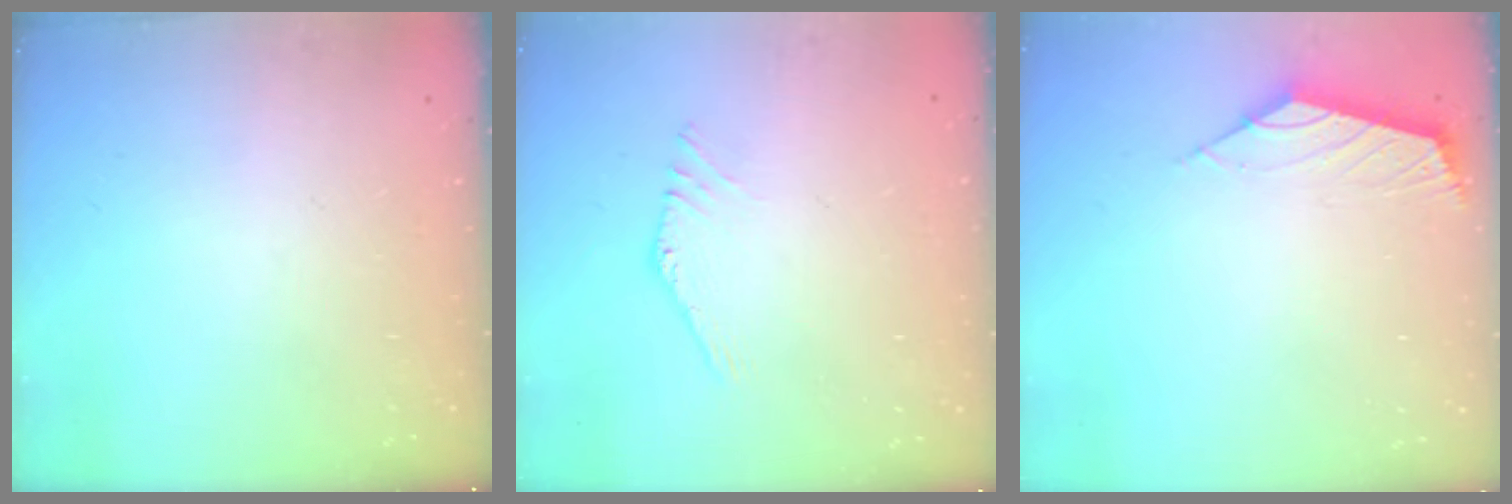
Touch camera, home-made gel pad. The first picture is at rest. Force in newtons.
{"total": 2.4, "press": 2.4, "slide": 0.1}
{"total": 2.6, "press": 2.5, "slide": 0.6}